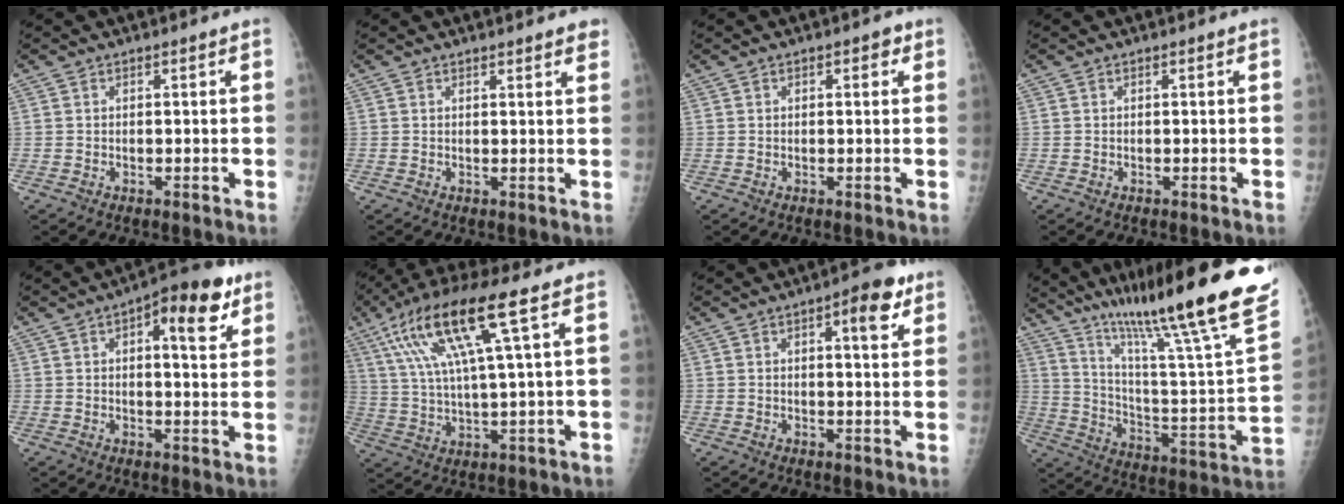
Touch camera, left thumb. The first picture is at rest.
{"total": 3.7, "force": [3.2, 0.8, 1.7], "torque": [-0.008, -0.008, 0.031]}
{"total": 1.9, "force": [0.7, 1.1, 1.3], "torque": [-0.006, 0.002, 0.006]}
{"total": 0.0}
{"total": 11.6, "force": [5.2, 4.5, 9.4], "torque": [-0.101, -0.004, 0.062]}
{"total": 16.5, "force": [6.9, 2.1, 14.8], "torque": [-0.303, 0.000, 0.124]}
{"total": 7.1, "force": [3.4, 2.4, 5.7], "torque": [-0.064, -0.008, 0.039]}
{"total": 34.2, "force": [23.6, 3.8, 24.4], "torque": [-0.335, -0.093, 0.353]}